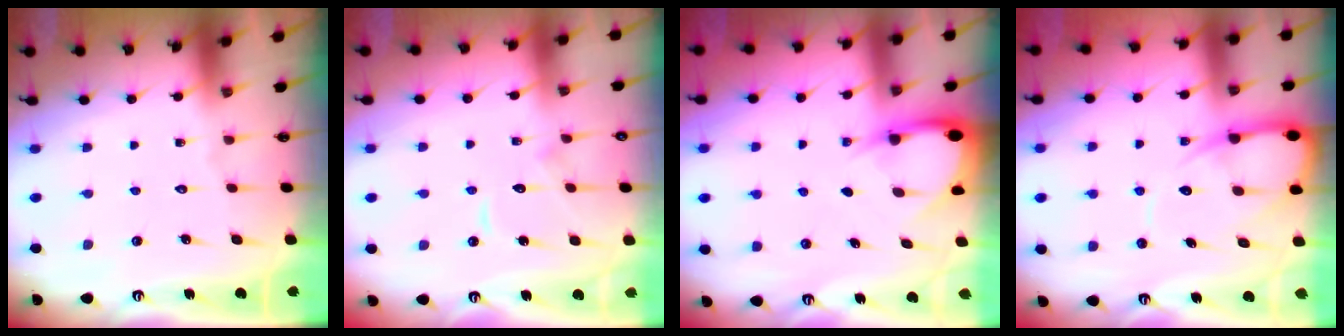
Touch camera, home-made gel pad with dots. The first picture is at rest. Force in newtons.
{"total": 7.4, "press": 7.3, "slide": 0.7}
{"total": 4.2, "press": 4.1, "slide": 0.4}
{"total": 8.6, "press": 8.6, "slide": 0.9}